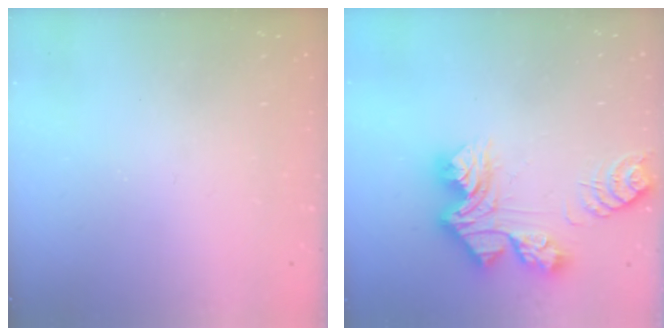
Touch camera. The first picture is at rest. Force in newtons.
{"total": 14.1, "press": 14.1, "slide": 1.5}